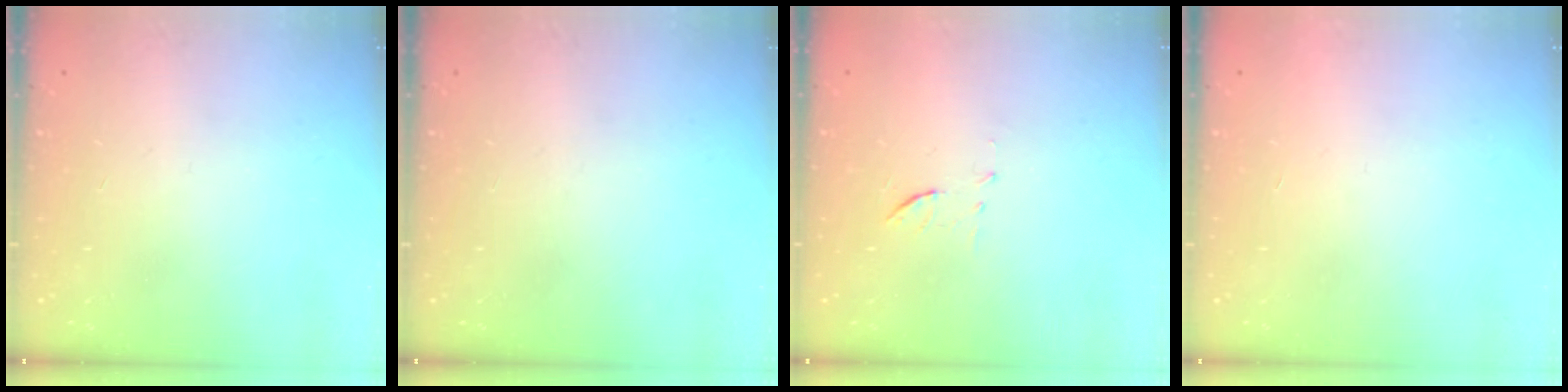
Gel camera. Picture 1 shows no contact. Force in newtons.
{"total": 0.0}
{"total": 6.2, "press": 6.0, "slide": 1.8}
{"total": 1.7, "press": 1.7, "slide": 0.1}